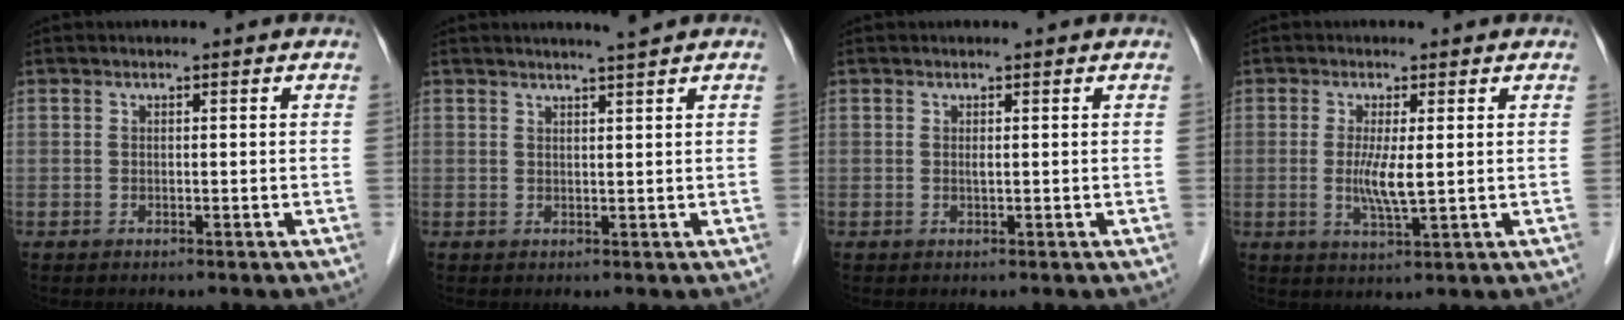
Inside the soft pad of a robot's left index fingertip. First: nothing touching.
{"total": 2.5, "force": [2.1, -0.8, 1.0], "torque": [-0.012, -0.003, 0.034]}
{"total": 0.5, "force": [0.2, 0.0, 0.5], "torque": [-0.013, -0.001, 0.004]}
{"total": 4.2, "force": [0.1, 0.2, 4.2], "torque": [-0.090, -0.011, 0.006]}